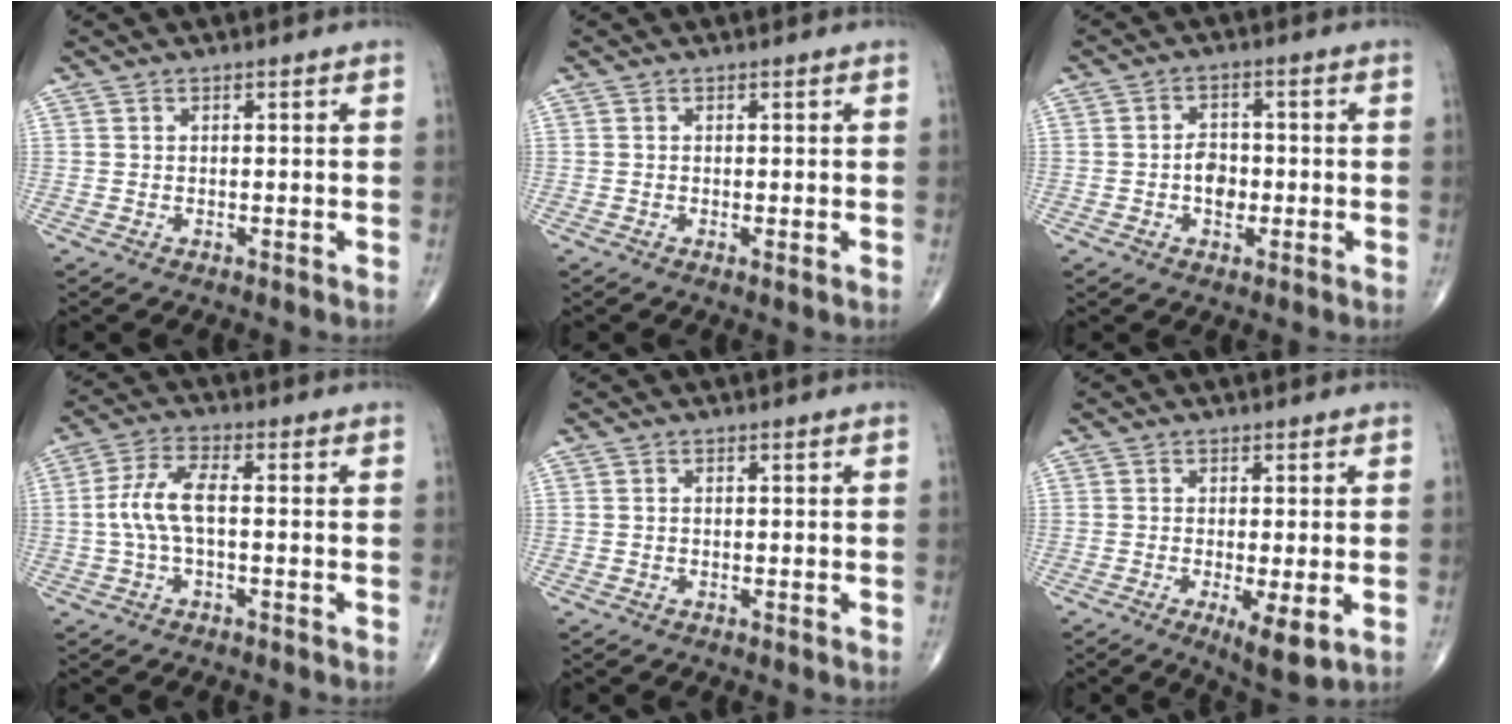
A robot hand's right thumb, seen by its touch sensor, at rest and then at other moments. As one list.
[{"total": 0.6, "force": [-0.1, 0.1, 0.6], "torque": [-0.013, -0.004, -0.004]}, {"total": 4.6, "force": [-0.8, 3.2, 3.2], "torque": [-0.037, 0.009, -0.016]}, {"total": 7.2, "force": [-0.4, 2.8, 6.7], "torque": [-0.154, 0.022, -0.013]}, {"total": 0.0}, {"total": 6.1, "force": [-1.7, 1.6, 5.6], "torque": [-0.096, -0.020, -0.026]}]